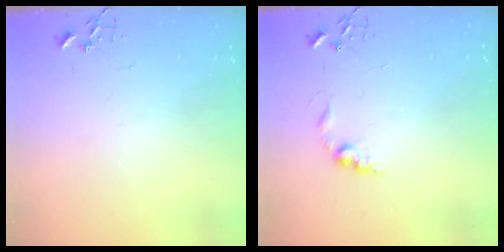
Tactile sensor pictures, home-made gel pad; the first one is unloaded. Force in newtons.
{"total": 7.5, "press": 7.4, "slide": 0.3}